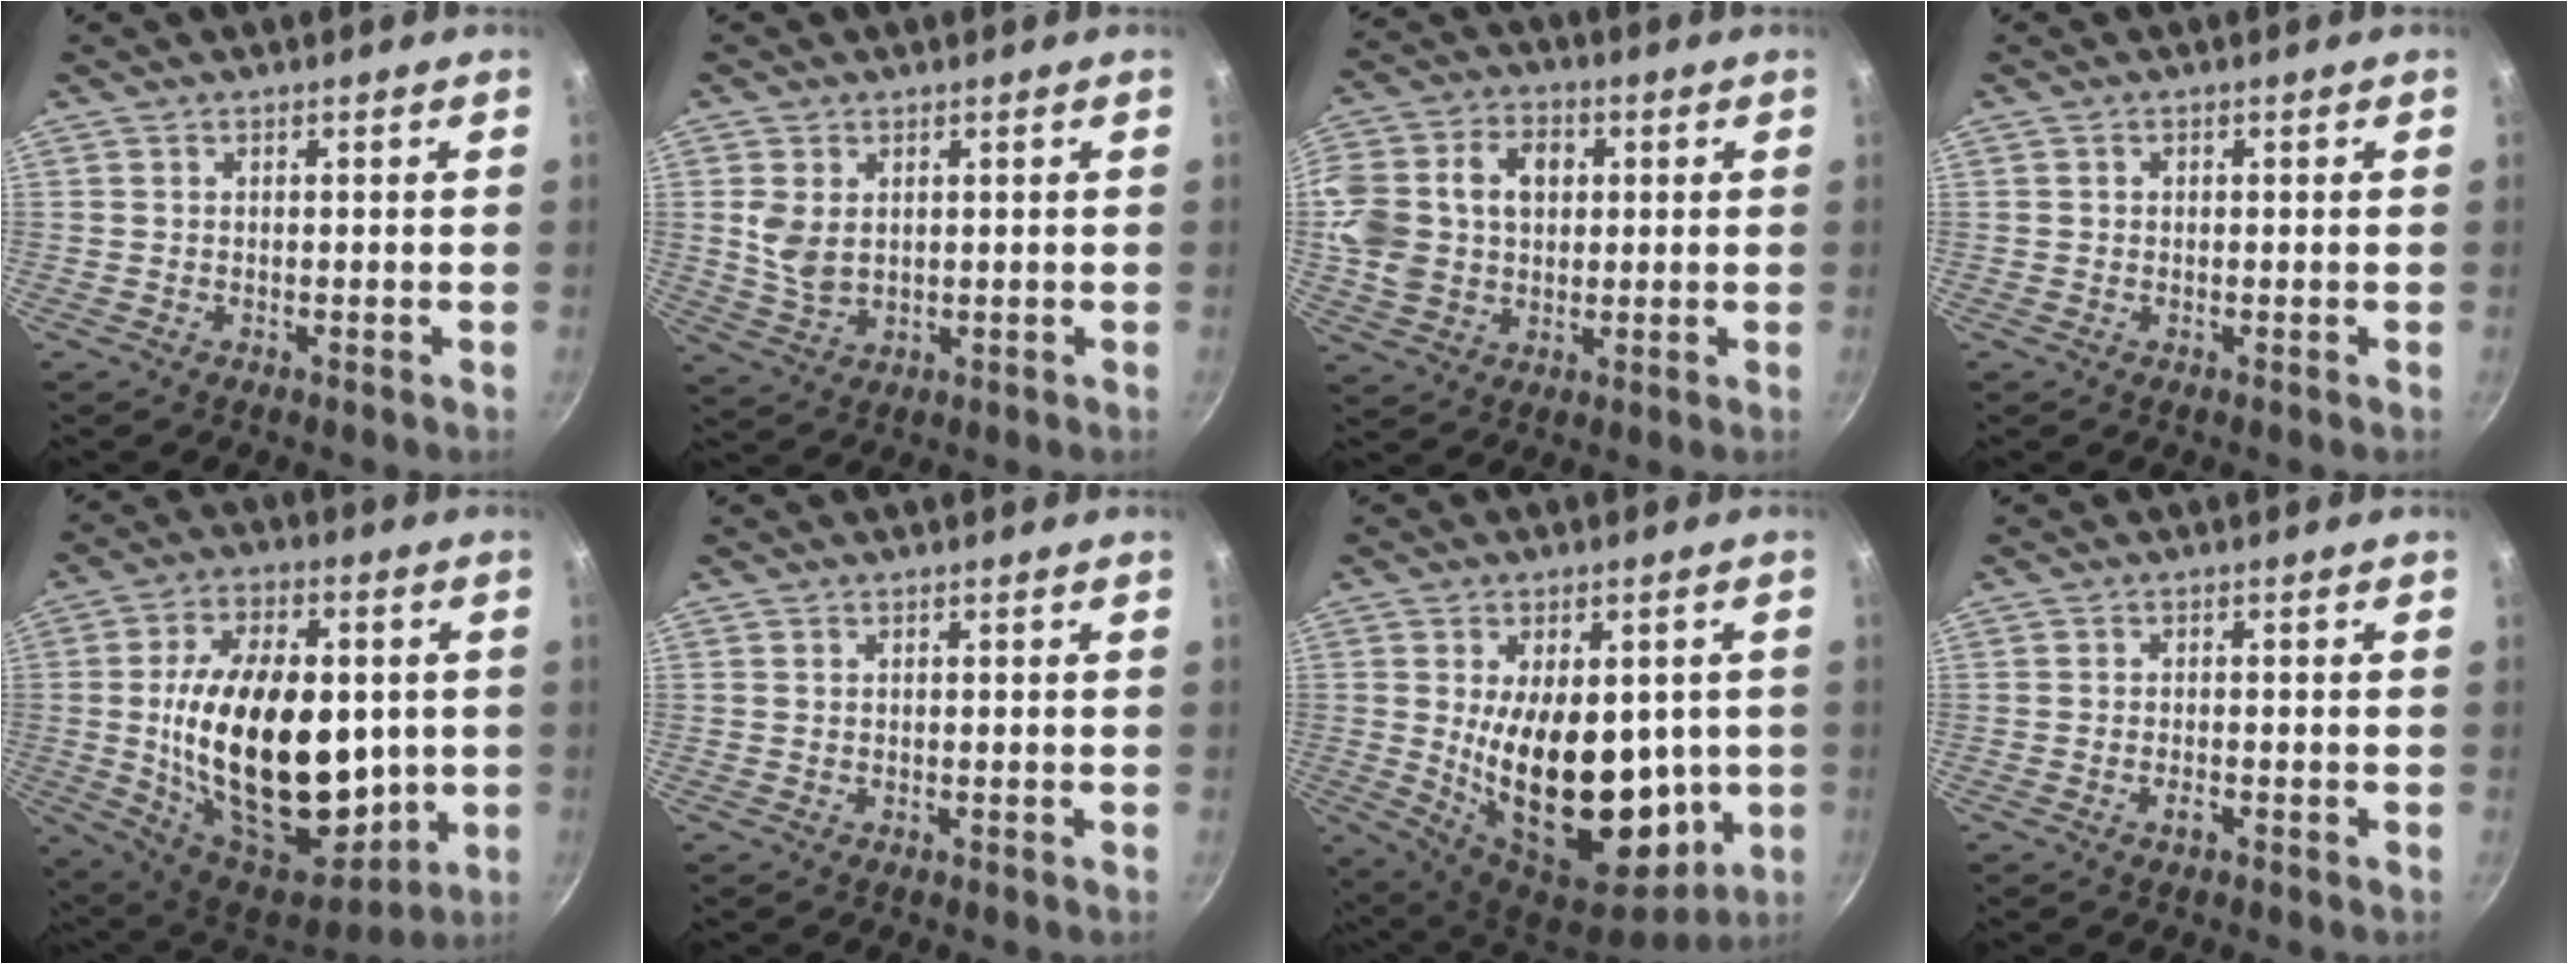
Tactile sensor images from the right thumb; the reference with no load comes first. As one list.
[{"total": 6.3, "force": [1.4, 4.3, 4.3], "torque": [-0.080, -0.014, 0.035]}, {"total": 16.6, "force": [2.6, 12.7, 10.3], "torque": [-0.197, 0.024, 0.043]}, {"total": 0.7, "force": [0.1, 0.6, 0.2], "torque": [-0.001, 0.003, 0.000]}, {"total": 29.5, "force": [0.1, 17.0, 24.1], "torque": [-0.382, -0.009, 0.013]}, {"total": 0.0}, {"total": 22.3, "force": [-0.4, 12.8, 18.3], "torque": [-0.256, -0.032, 0.014]}, {"total": 1.6, "force": [-0.8, 0.7, 1.2], "torque": [-0.025, 0.006, -0.017]}]